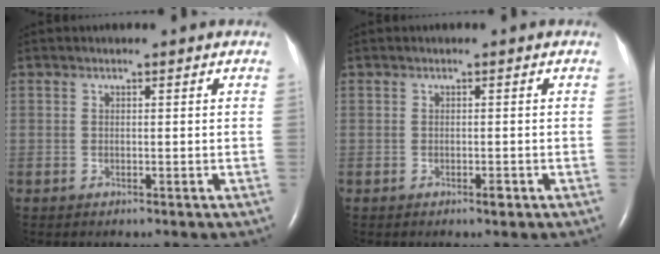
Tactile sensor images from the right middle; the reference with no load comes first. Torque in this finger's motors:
{"motor_torque": [0.08, -0.02, 0.10, 0.03]}